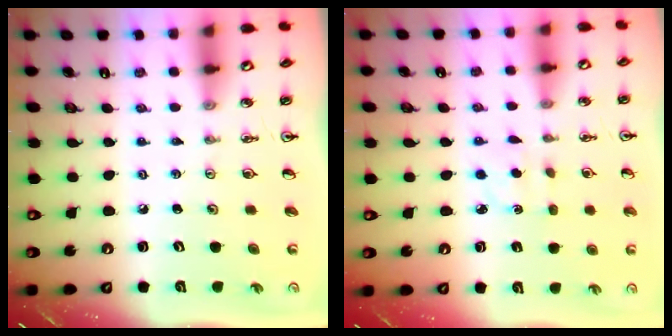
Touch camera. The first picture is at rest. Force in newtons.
{"total": 2.2, "press": 2.1, "slide": 0.6}